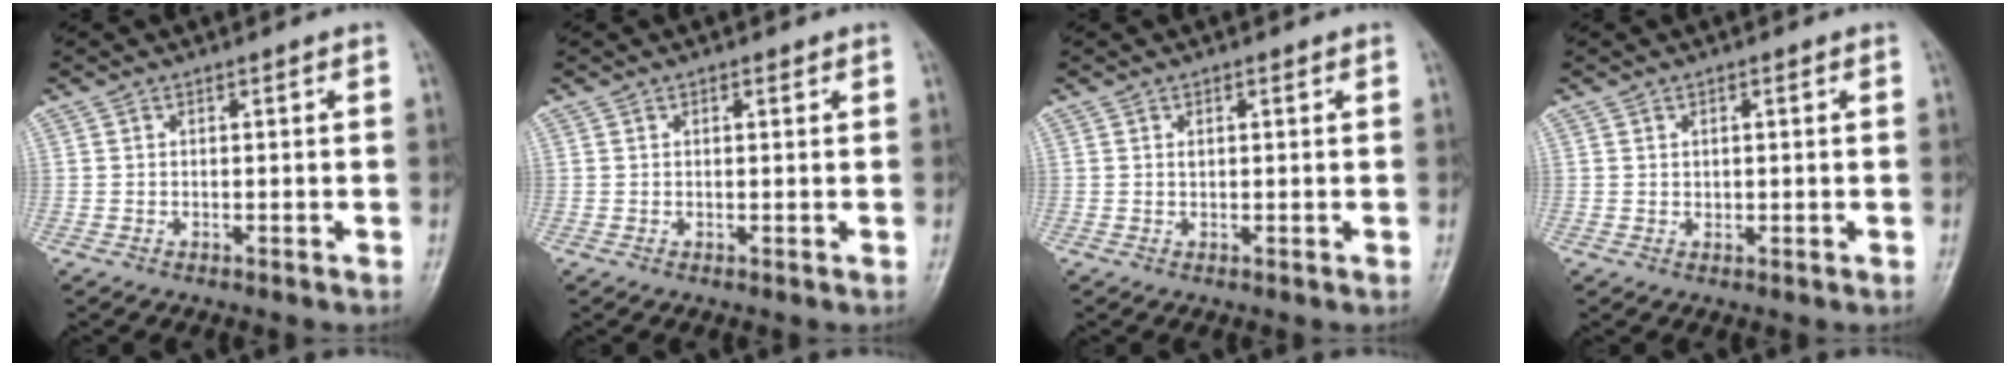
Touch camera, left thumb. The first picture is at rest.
{"total": 0.9, "force": [0.5, 0.5, 0.5], "torque": [-0.005, -0.001, 0.006]}
{"total": 1.0, "force": [0.4, 0.7, 0.6], "torque": [-0.006, -0.001, 0.006]}
{"total": 1.1, "force": [0.5, 0.8, 0.6], "torque": [-0.003, -0.002, 0.007]}